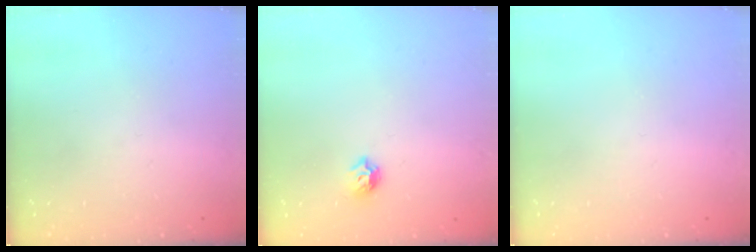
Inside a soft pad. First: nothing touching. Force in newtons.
{"total": 5.3, "press": 5.2, "slide": 1.2}
{"total": 0.0}